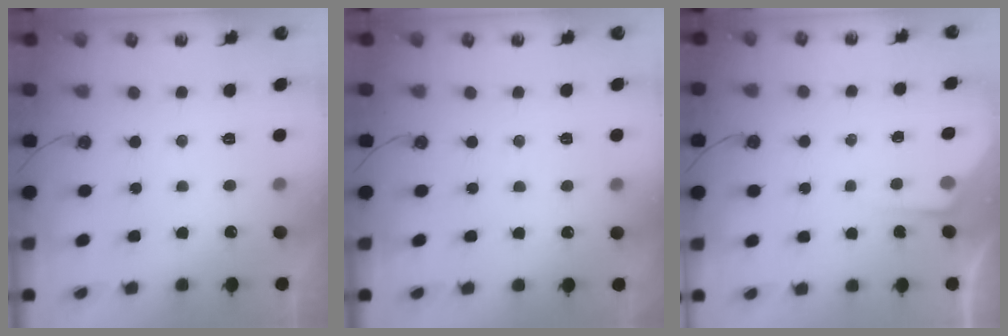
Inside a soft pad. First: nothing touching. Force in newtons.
{"total": 2.5, "press": 2.4, "slide": 0.4}
{"total": 3.6, "press": 3.6, "slide": 0.5}